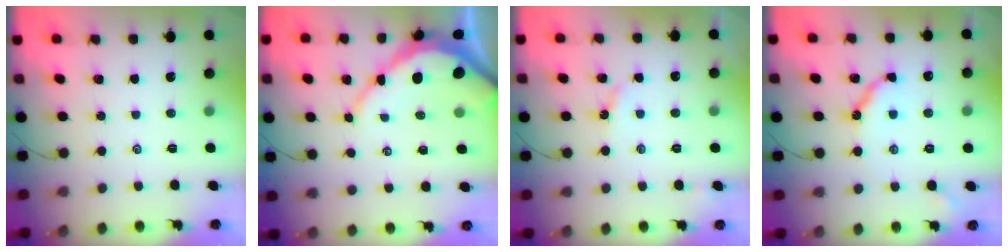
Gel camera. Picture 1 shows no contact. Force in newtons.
{"total": 8.7, "press": 8.6, "slide": 1.1}
{"total": 2.8, "press": 2.8, "slide": 0.5}
{"total": 9.3, "press": 9.2, "slide": 1.1}